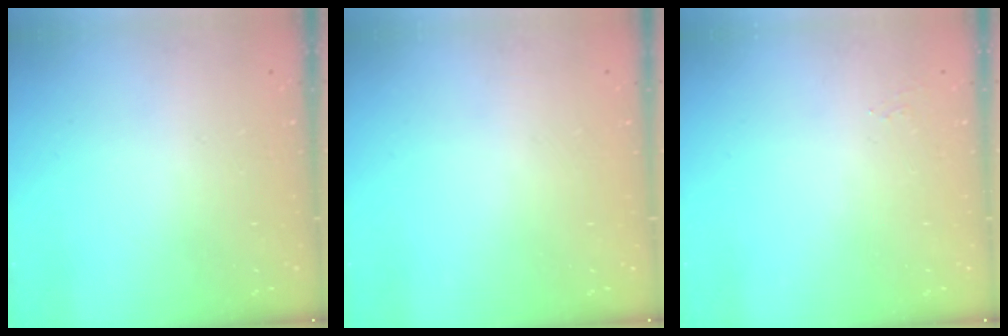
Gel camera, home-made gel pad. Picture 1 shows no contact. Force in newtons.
{"total": 0.0}
{"total": 5.1, "press": 5.1, "slide": 0.5}